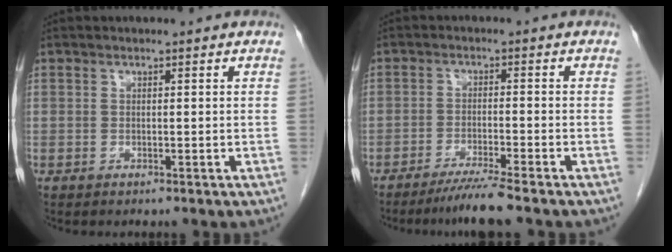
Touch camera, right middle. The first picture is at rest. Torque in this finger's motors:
{"motor_torque": [0.11, -0.09, 0.03, 0.02]}